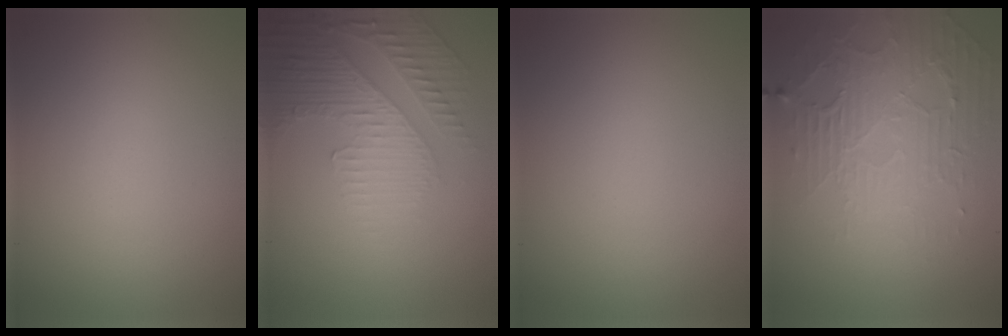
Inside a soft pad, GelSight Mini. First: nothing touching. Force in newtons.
{"total": 5.0, "press": 3.4, "slide": 3.7}
{"total": 0.0}
{"total": 5.6, "press": 3.5, "slide": 4.4}